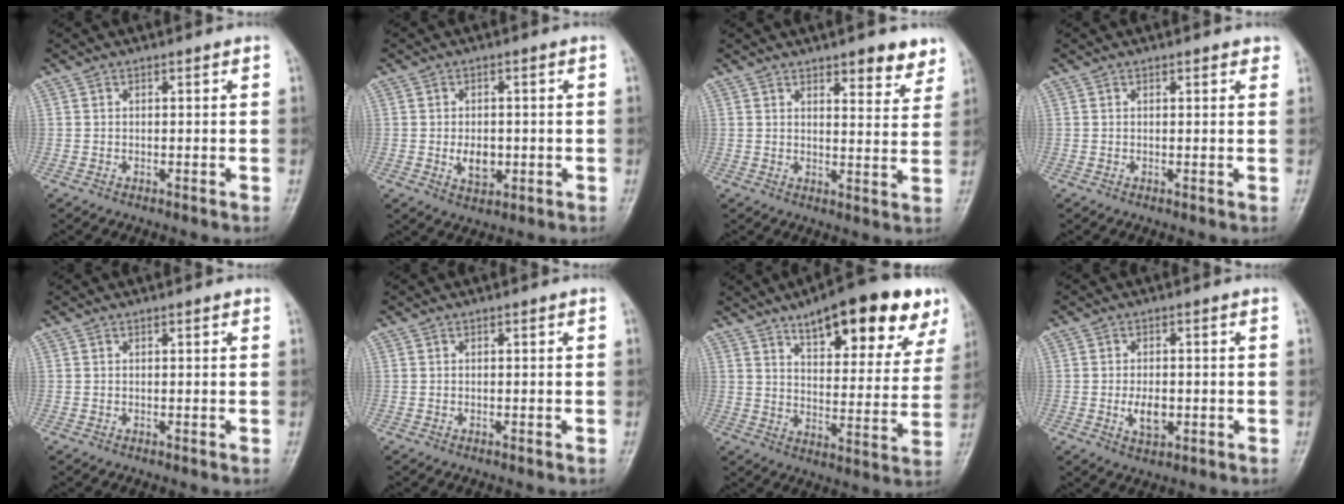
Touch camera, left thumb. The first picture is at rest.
{"total": 4.7, "force": [-0.7, 3.2, 3.4], "torque": [-0.044, -0.002, -0.004]}
{"total": 7.3, "force": [5.2, 2.6, 4.4], "torque": [-0.029, -0.031, 0.066]}
{"total": 1.7, "force": [1.2, 0.7, 1.0], "torque": [-0.003, -0.002, 0.011]}
{"total": 0.7, "force": [0.4, 0.2, 0.5], "torque": [-0.006, 0.000, 0.004]}
{"total": 0.0}
{"total": 22.1, "force": [13.4, 7.6, 15.8], "torque": [-0.175, -0.036, 0.190]}
{"total": 4.5, "force": [-0.8, 2.6, 3.6], "torque": [-0.058, -0.003, -0.010]}